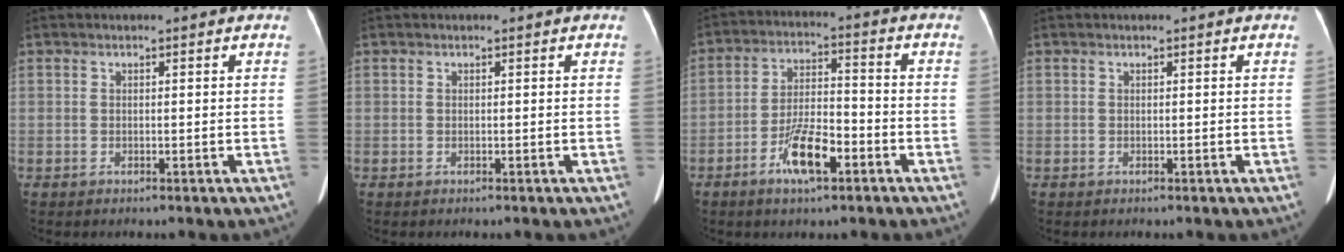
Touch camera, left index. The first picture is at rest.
{"total": 0.0}
{"total": 8.4, "force": [-4.4, 2.4, 6.7], "torque": [-0.135, 0.000, -0.078]}
{"total": 0.0}